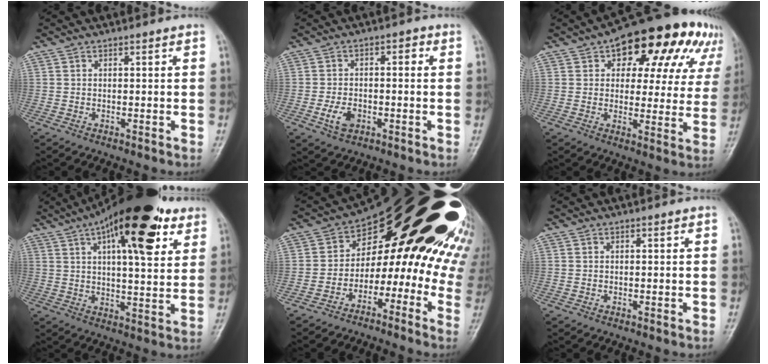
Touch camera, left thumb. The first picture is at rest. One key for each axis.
{"total": 5.5, "fx": -1.6, "fy": 3.7, "fz": 3.8, "tx": -0.056, "ty": 0.016, "tz": -0.029}
{"total": 16.8, "fx": 7.9, "fy": 10.0, "fz": 11.0, "tx": -0.069, "ty": 0.003, "tz": 0.090}
{"total": 21.8, "fx": 10.8, "fy": 8.0, "fz": 17.2, "tx": -0.242, "ty": -0.012, "tz": 0.159}
{"total": 26.7, "fx": 2.4, "fy": 15.6, "fz": 21.5, "tx": -0.228, "ty": 0.107, "tz": 0.039}
{"total": 0.0}